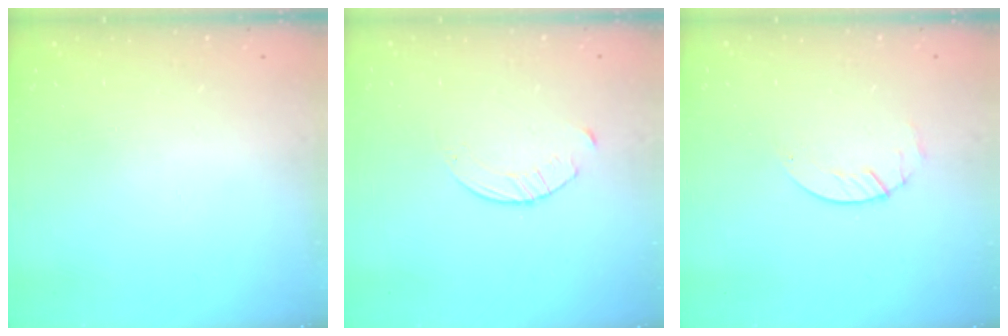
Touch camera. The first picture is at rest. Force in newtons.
{"total": 3.1, "press": 3.0, "slide": 0.4}
{"total": 1.7, "press": 1.6, "slide": 0.2}